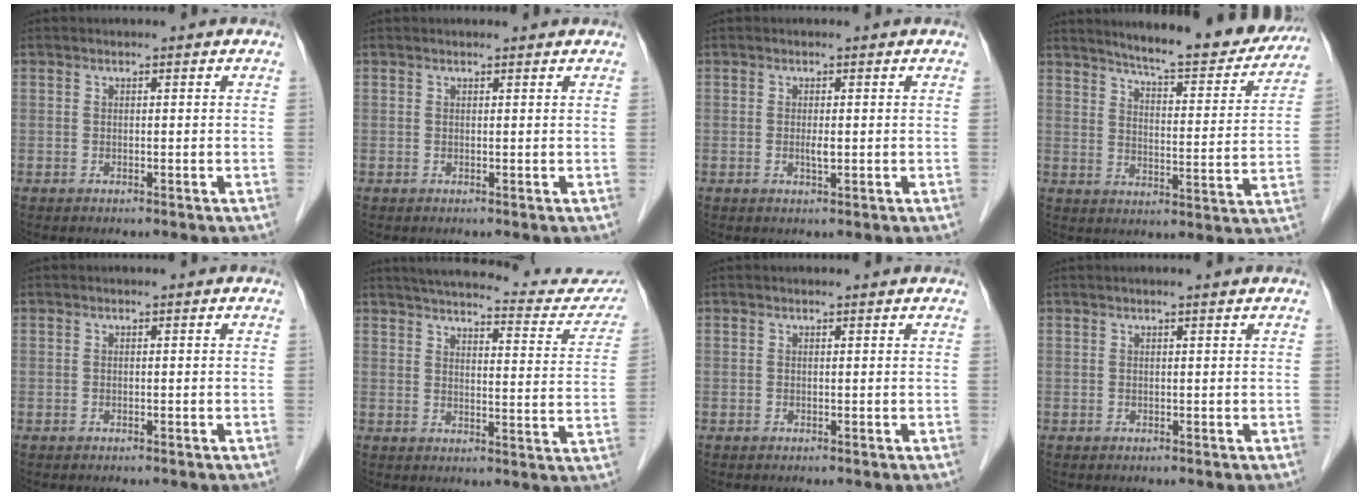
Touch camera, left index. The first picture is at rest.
{"total": 1.9, "force": [1.8, 0.2, 0.3], "torque": [-0.010, 0.010, 0.021]}
{"total": 1.2, "force": [0.0, 0.2, 1.1], "torque": [-0.022, -0.004, -0.001]}
{"total": 18.1, "force": [16.4, 2.4, 7.3], "torque": [-0.098, -0.036, 0.206]}
{"total": 0.0}
{"total": 23.2, "force": [21.3, 4.4, 8.2], "torque": [-0.108, -0.039, 0.248]}
{"total": 1.1, "force": [1.1, 0.1, 0.1], "torque": [-0.010, 0.005, 0.012]}
{"total": 1.4, "force": [1.1, -0.3, 0.7], "torque": [-0.011, 0.007, 0.022]}